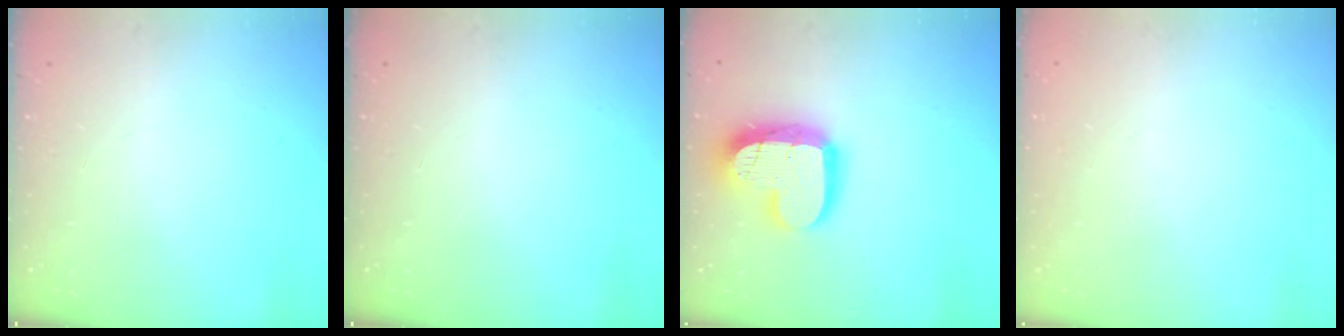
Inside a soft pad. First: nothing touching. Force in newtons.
{"total": 0.0}
{"total": 16.9, "press": 16.9, "slide": 1.4}
{"total": 0.0}